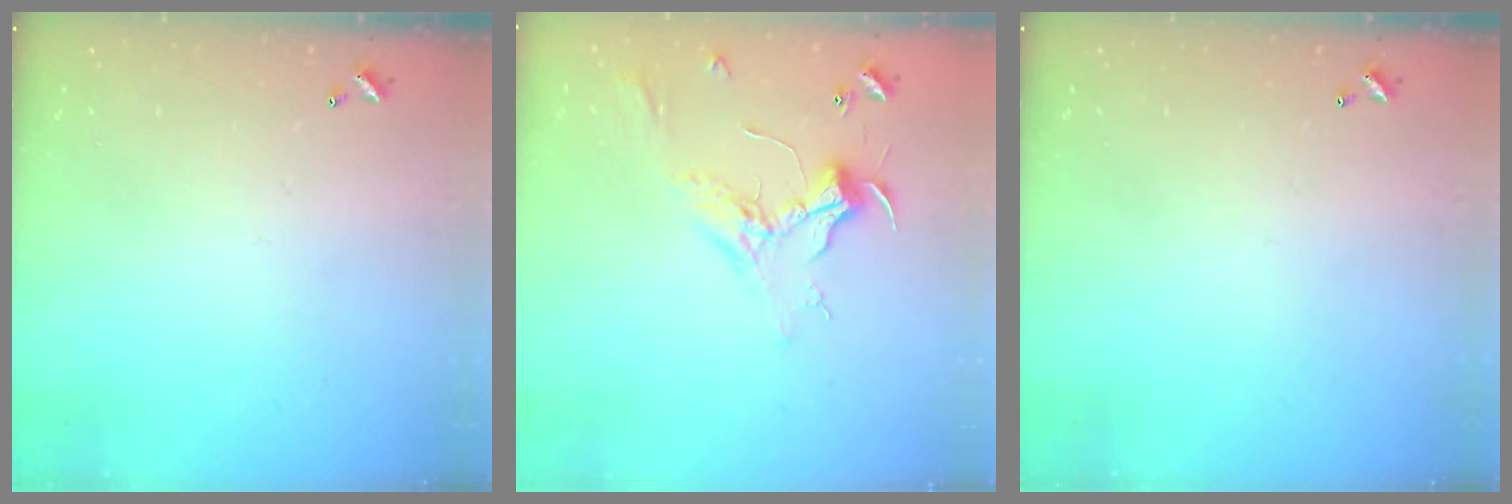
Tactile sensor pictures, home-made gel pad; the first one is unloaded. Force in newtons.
{"total": 2.4, "press": 2.3, "slide": 0.9}
{"total": 0.0}